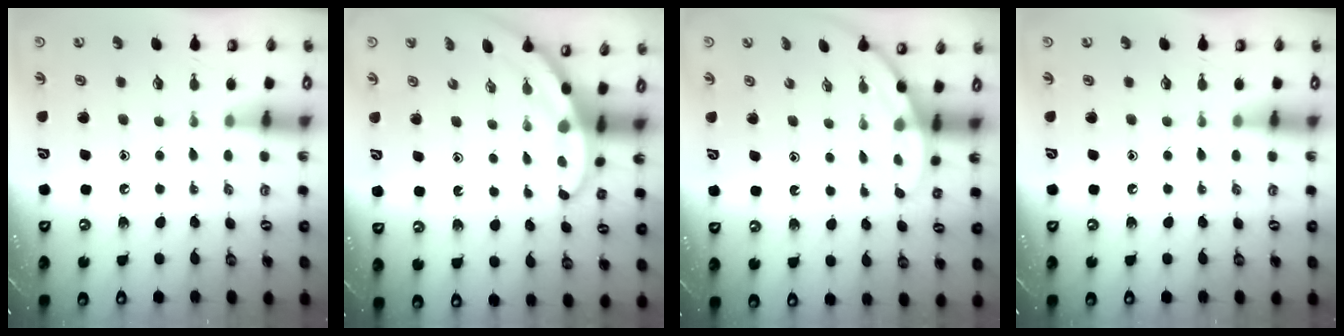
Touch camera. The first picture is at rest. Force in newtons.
{"total": 3.2, "press": 3.2, "slide": 0.2}
{"total": 2.8, "press": 2.8, "slide": 0.1}
{"total": 0.0}